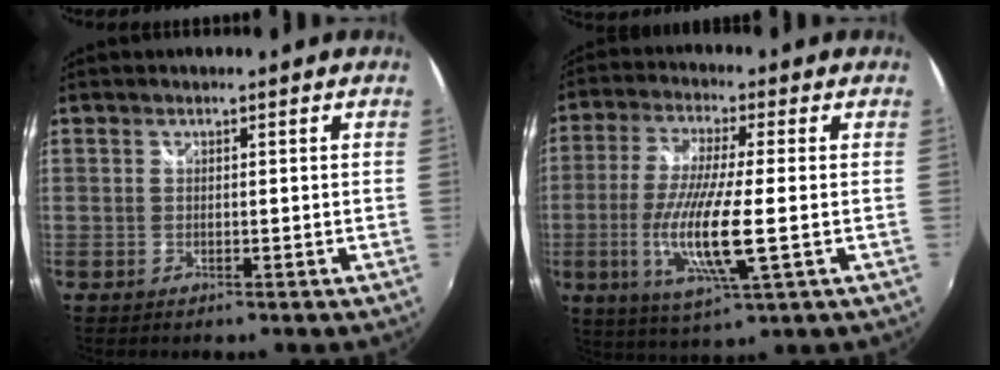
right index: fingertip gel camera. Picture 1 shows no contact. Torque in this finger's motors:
{"motor_torque": [1.93, -0.21, 1.05, 0.21]}